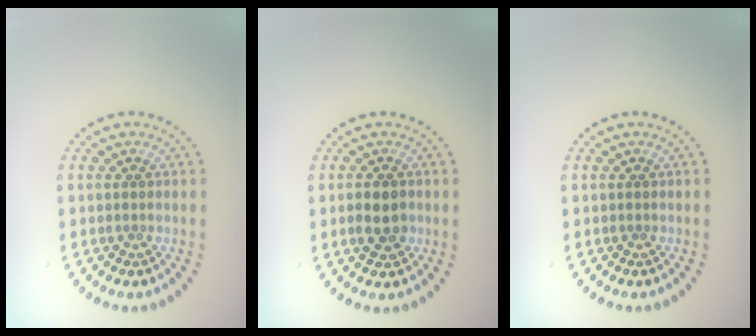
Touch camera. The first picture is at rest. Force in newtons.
{"total": 2.6, "press": 2.6, "slide": 0.3}
{"total": 0.0}